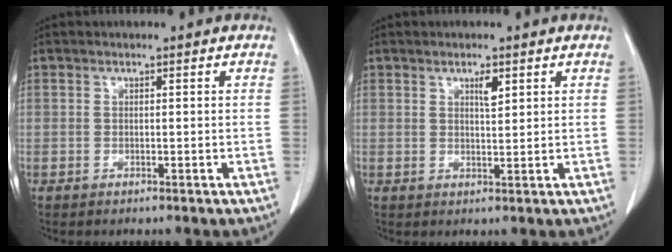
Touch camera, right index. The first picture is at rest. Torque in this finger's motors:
{"motor_torque": [0.01, 0.00, 0.01, 0.01]}